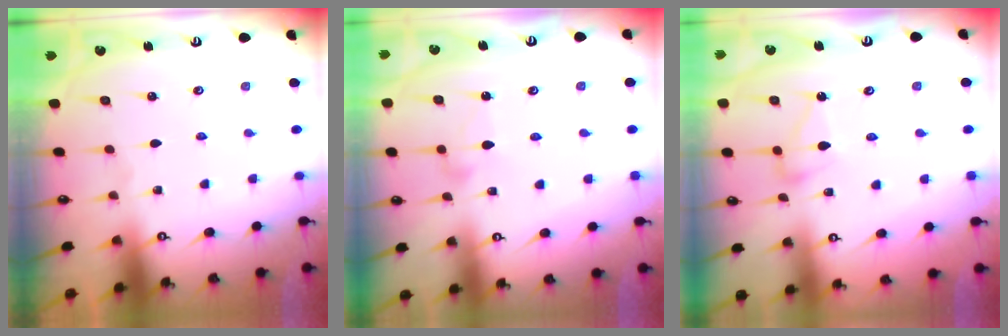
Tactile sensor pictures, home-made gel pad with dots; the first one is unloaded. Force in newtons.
{"total": 6.1, "press": 6.1, "slide": 0.4}
{"total": 6.1, "press": 6.1, "slide": 0.4}